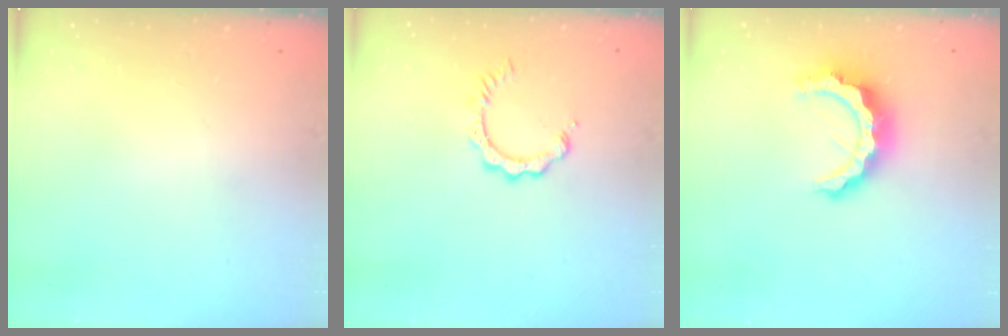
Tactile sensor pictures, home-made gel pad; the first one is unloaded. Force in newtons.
{"total": 3.8, "press": 3.7, "slide": 0.2}
{"total": 9.5, "press": 9.4, "slide": 1.0}